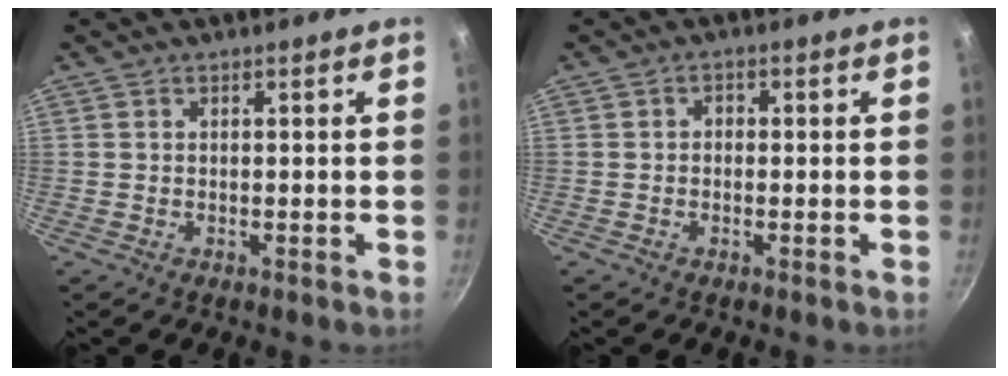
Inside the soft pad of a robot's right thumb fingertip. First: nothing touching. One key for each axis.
{"total": 1.3, "fx": -0.3, "fy": 1.1, "fz": 0.7, "tx": -0.011, "ty": 0.007, "tz": -0.007}